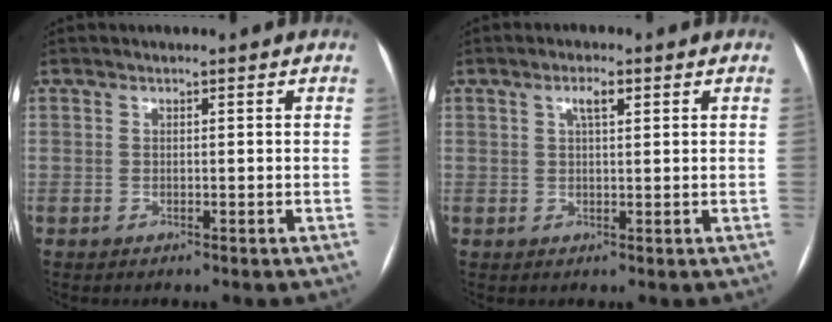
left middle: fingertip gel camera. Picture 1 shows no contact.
{"total": 2.5, "force": [1.2, 0.6, 2.1], "torque": [-0.045, 0.005, 0.021]}